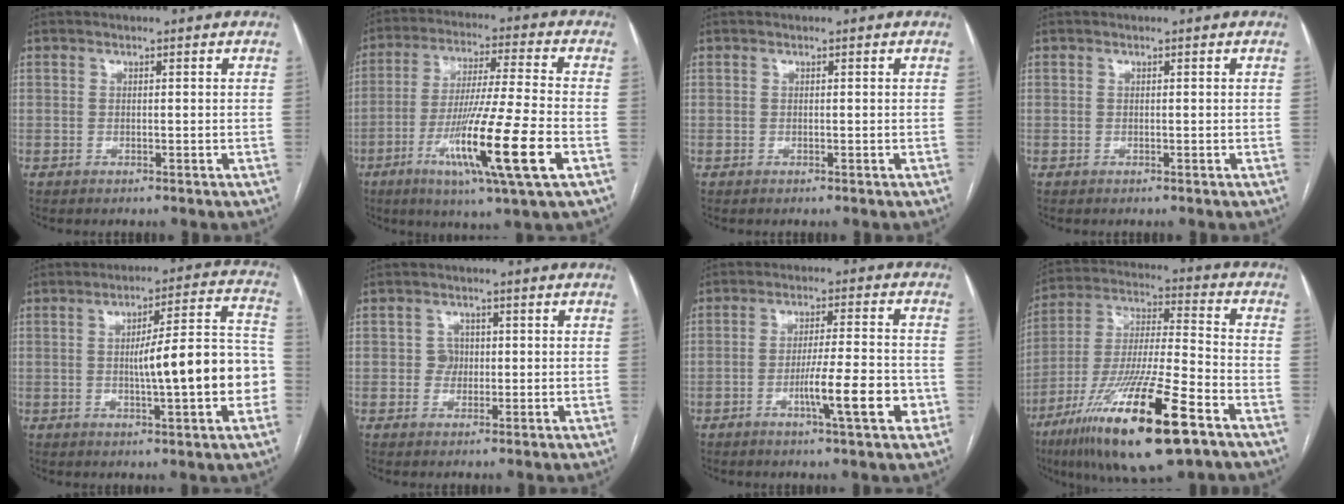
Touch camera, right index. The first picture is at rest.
{"total": 16.4, "force": [-5.9, -0.7, 15.3], "torque": [-0.289, -0.030, -0.105]}
{"total": 0.0}
{"total": 0.0}
{"total": 14.0, "force": [-2.0, 1.8, 13.7], "torque": [-0.188, 0.031, -0.025]}
{"total": 2.1, "force": [0.0, 2.0, 0.6], "torque": [-0.003, 0.005, -0.003]}
{"total": 8.7, "force": [-3.2, 0.6, 8.1], "torque": [-0.127, -0.002, -0.050]}
{"total": 22.4, "force": [-12.3, 2.6, 18.6], "torque": [-0.353, -0.046, -0.217]}